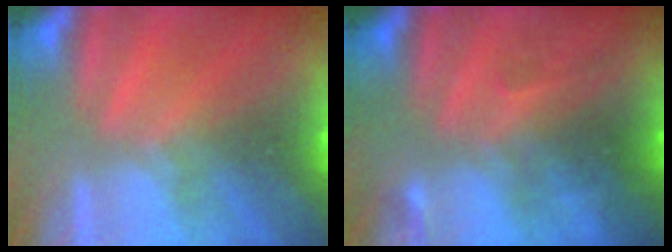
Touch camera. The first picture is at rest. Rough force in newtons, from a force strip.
{"total": 2.4}